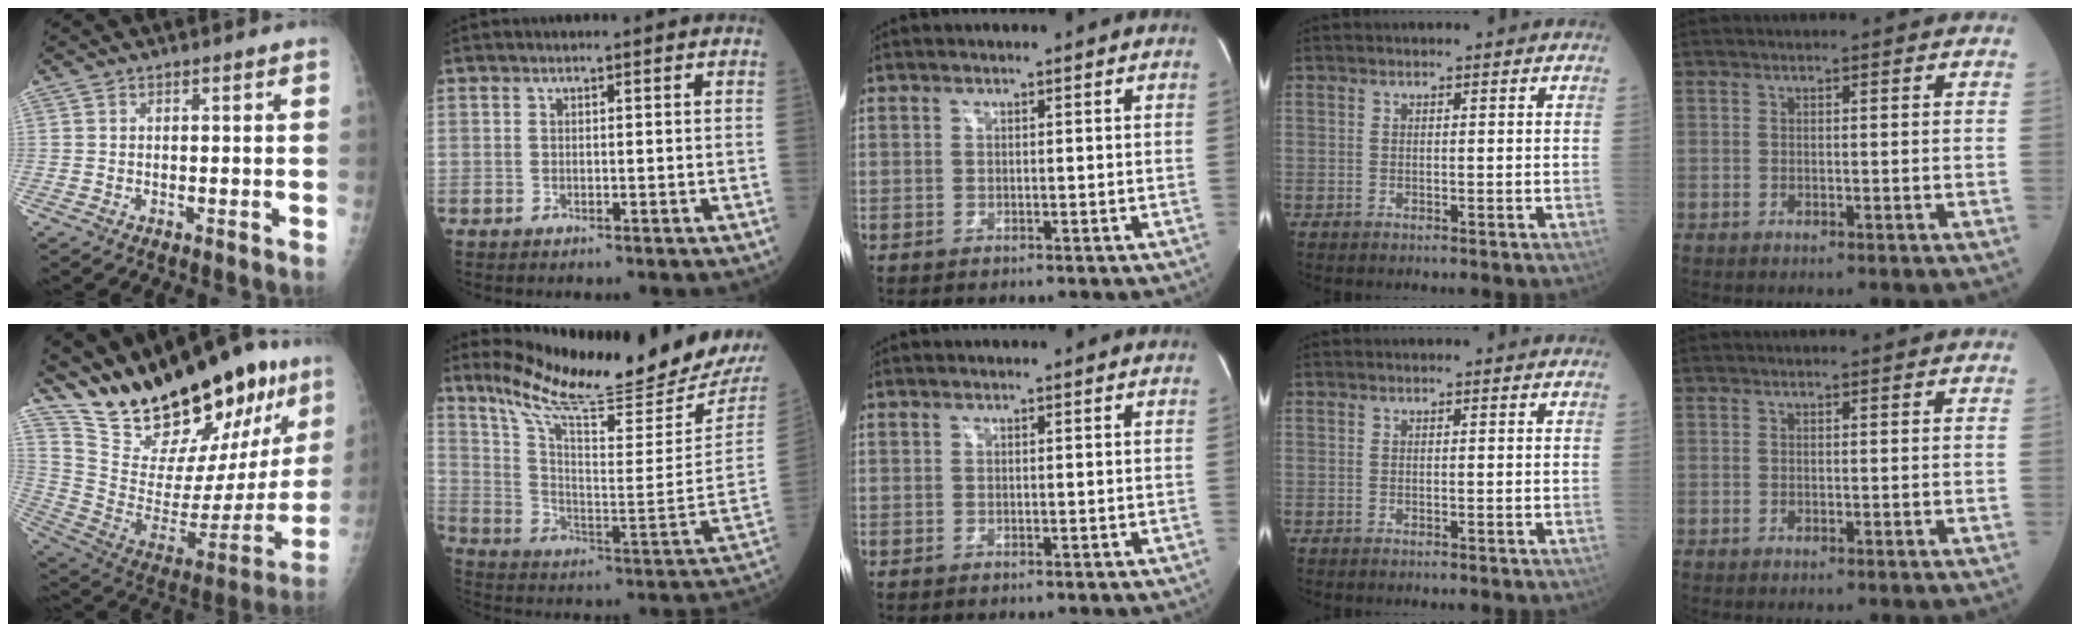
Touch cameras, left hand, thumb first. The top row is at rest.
{"thumb": {"total": 30.8, "force": [23.5, 10.5, 17.0], "torque": [-0.240, -0.104, 0.369]}, "index": {"total": 21.0, "force": [19.3, -0.9, 8.2], "torque": [-0.149, -0.103, 0.289]}}